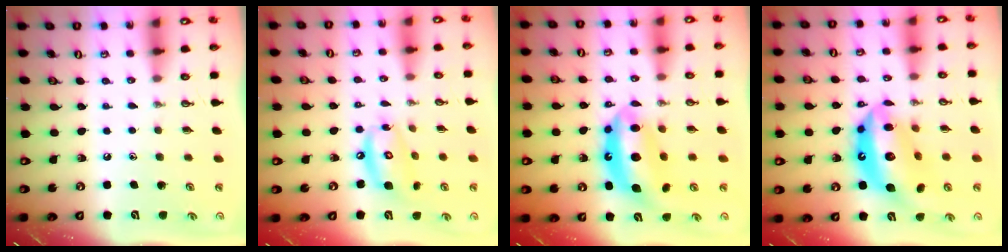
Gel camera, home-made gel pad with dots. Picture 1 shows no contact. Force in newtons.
{"total": 12.7, "press": 12.6, "slide": 1.4}
{"total": 13.7, "press": 13.6, "slide": 1.8}
{"total": 18.8, "press": 18.7, "slide": 1.5}